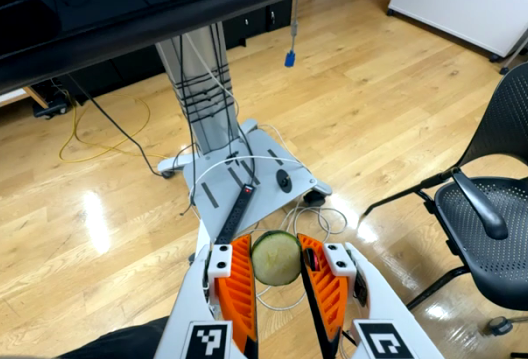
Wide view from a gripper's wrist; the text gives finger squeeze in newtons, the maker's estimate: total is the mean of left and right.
{"total": 10.0, "left": 10.3, "right": 9.7}